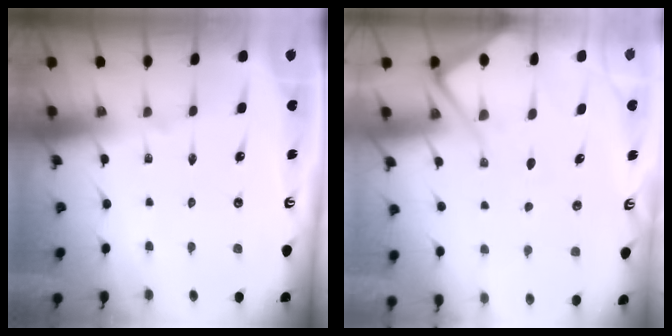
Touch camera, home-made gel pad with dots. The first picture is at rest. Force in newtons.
{"total": 8.9, "press": 8.9, "slide": 0.8}